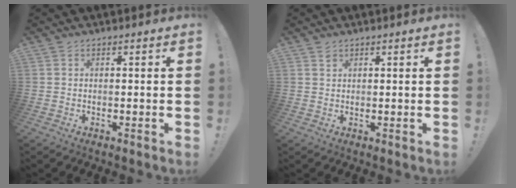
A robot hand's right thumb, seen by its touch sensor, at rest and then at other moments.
{"total": 1.3, "force": [0.9, 0.9, 0.3], "torque": [0.008, -0.005, 0.015]}